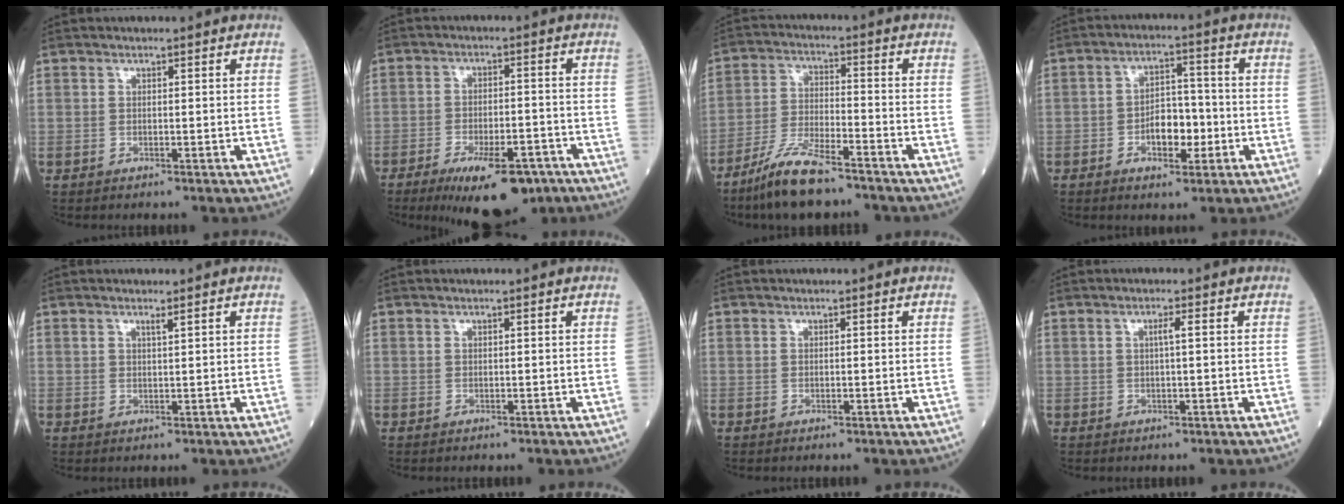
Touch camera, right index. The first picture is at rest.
{"total": 11.7, "force": [-7.7, 3.9, 7.9], "torque": [-0.118, -0.008, -0.114]}
{"total": 9.7, "force": [-7.4, 1.7, 6.0], "torque": [-0.122, -0.022, -0.139]}
{"total": 6.5, "force": [-2.0, 3.3, 5.2], "torque": [-0.088, 0.013, -0.029]}
{"total": 0.8, "force": [0.6, -0.1, 0.5], "torque": [-0.012, -0.001, 0.015]}
{"total": 0.0}
{"total": 0.0}
{"total": 1.3, "force": [0.2, -0.1, 1.3], "torque": [-0.024, 0.003, 0.003]}